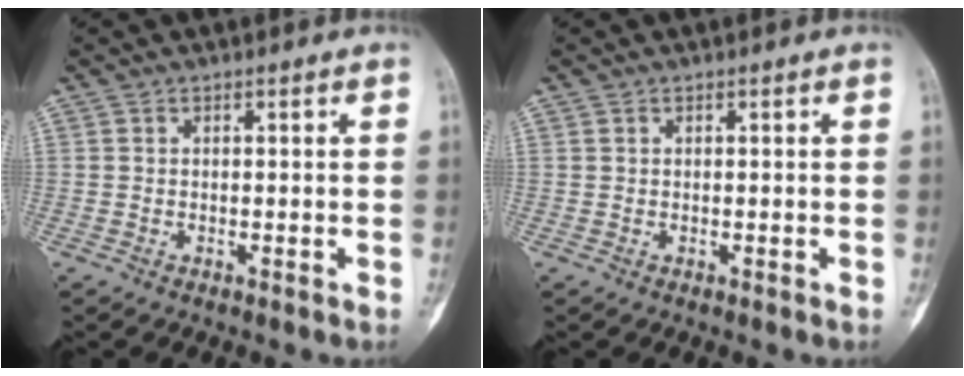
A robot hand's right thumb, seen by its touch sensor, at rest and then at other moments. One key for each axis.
{"total": 0.0}